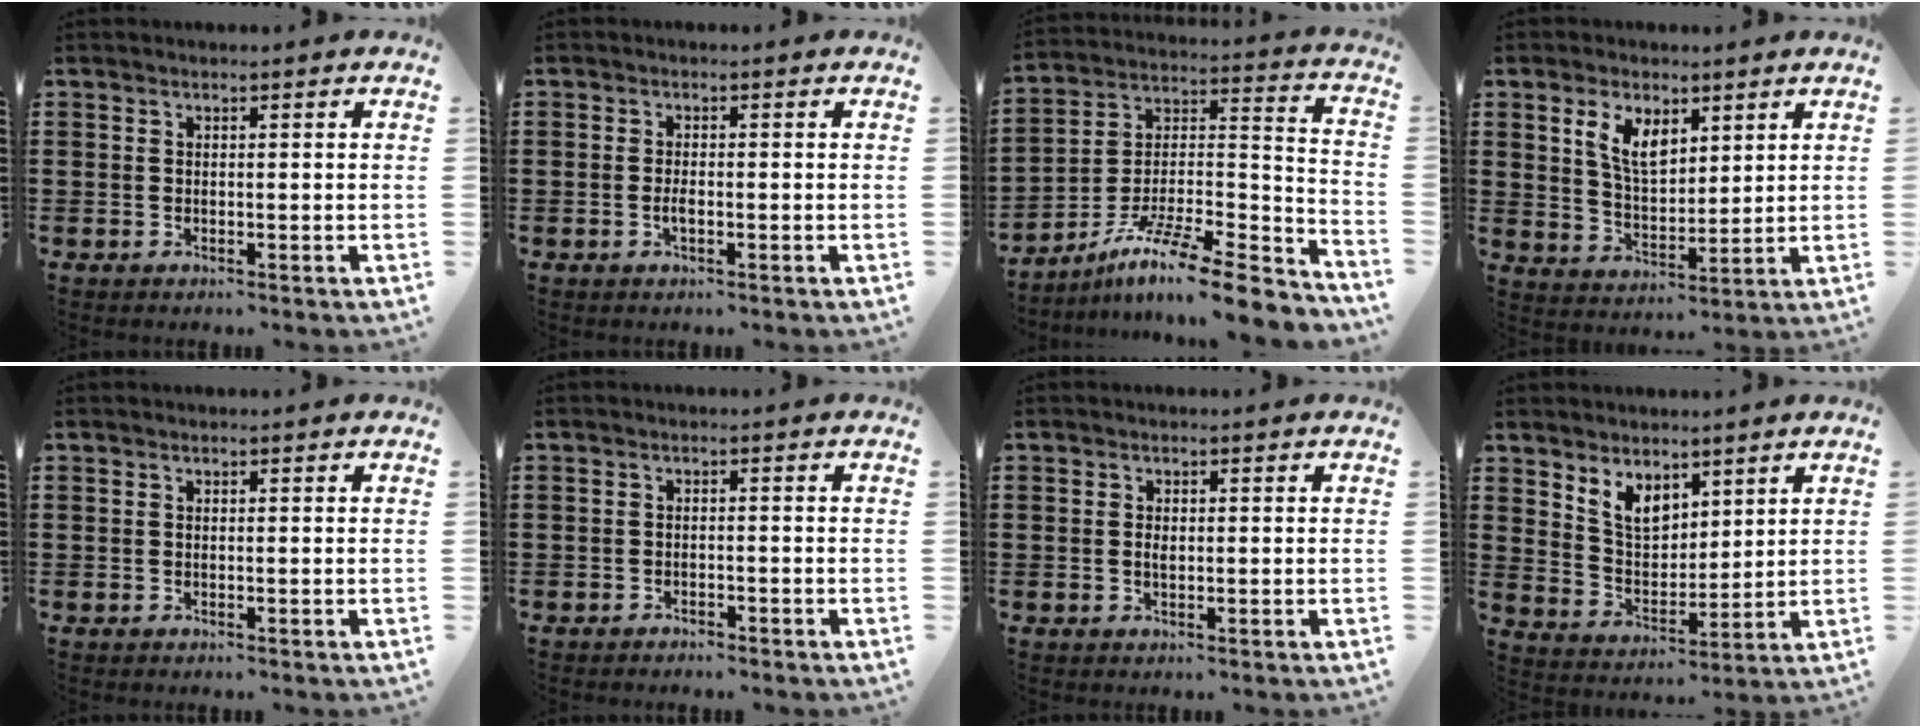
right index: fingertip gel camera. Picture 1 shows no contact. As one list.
[{"total": 1.7, "force": [-0.5, 0.6, 1.5], "torque": [-0.028, 0.000, -0.009]}, {"total": 12.5, "force": [-9.6, 1.9, 7.9], "torque": [-0.124, 0.021, -0.176]}, {"total": 6.5, "force": [3.1, 3.3, 4.6], "torque": [-0.102, 0.010, 0.057]}, {"total": 0.0}, {"total": 1.2, "force": [-1.1, 0.2, 0.0], "torque": [-0.005, 0.002, -0.025]}, {"total": 1.2, "force": [0.0, 0.6, 1.1], "torque": [-0.021, 0.003, -0.002]}, {"total": 6.1, "force": [4.2, 3.6, 2.6], "torque": [-0.069, -0.005, 0.078]}]